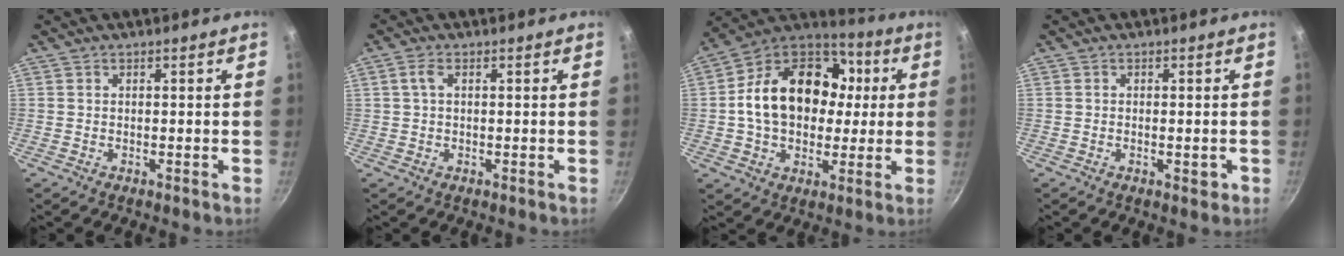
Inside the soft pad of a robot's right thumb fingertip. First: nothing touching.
{"total": 1.9, "force": [0.1, 0.9, 1.6], "torque": [-0.039, 0.008, 0.002]}
{"total": 22.4, "force": [1.9, 16.5, 15.0], "torque": [-0.230, 0.034, 0.022]}
{"total": 2.2, "force": [-0.7, 1.0, 1.8], "torque": [-0.021, 0.000, -0.011]}